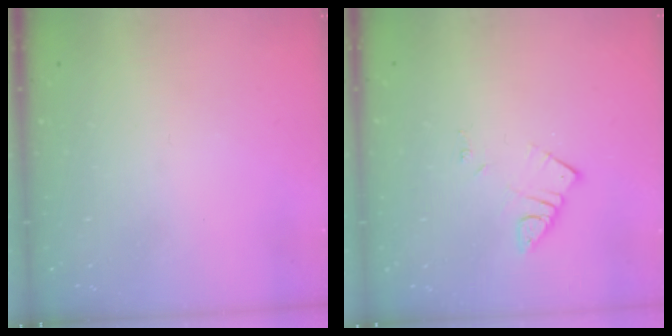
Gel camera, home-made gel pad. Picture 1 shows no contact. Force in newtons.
{"total": 3.5, "press": 3.5, "slide": 0.4}